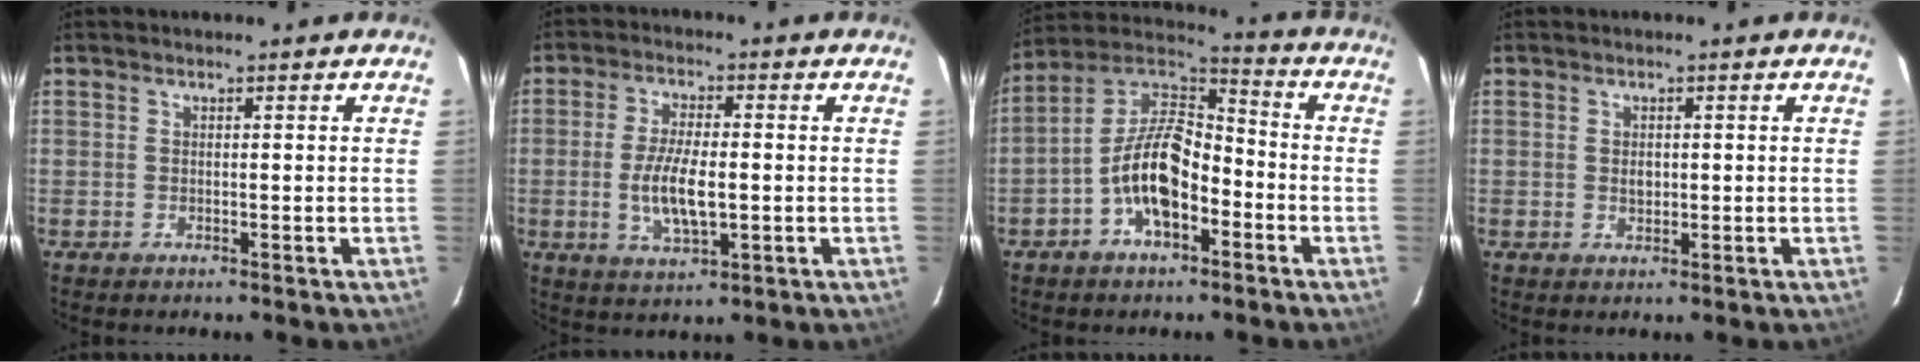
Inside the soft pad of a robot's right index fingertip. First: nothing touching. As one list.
[{"total": 8.8, "force": [-1.2, 3.3, 8.0], "torque": [-0.159, -0.004, -0.020]}, {"total": 13.2, "force": [-5.0, 6.6, 10.3], "torque": [-0.201, 0.020, -0.093]}, {"total": 1.8, "force": [0.0, 1.4, 1.1], "torque": [-0.016, 0.002, 0.000]}]